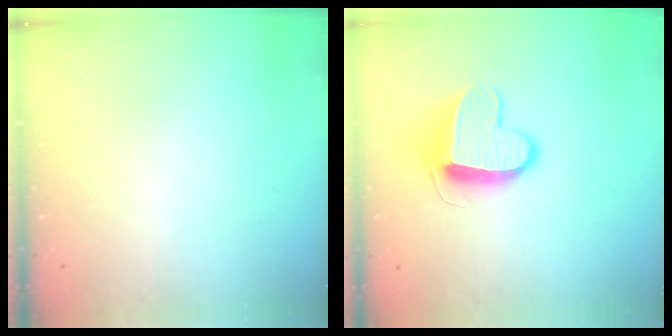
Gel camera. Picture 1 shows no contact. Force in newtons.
{"total": 10.6, "press": 10.6, "slide": 0.4}